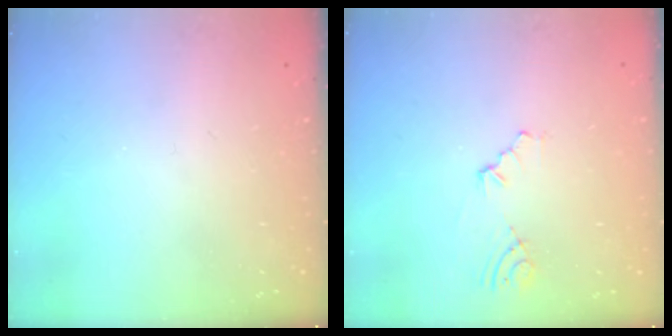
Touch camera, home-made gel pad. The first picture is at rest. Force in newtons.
{"total": 3.4, "press": 2.8, "slide": 2.0}